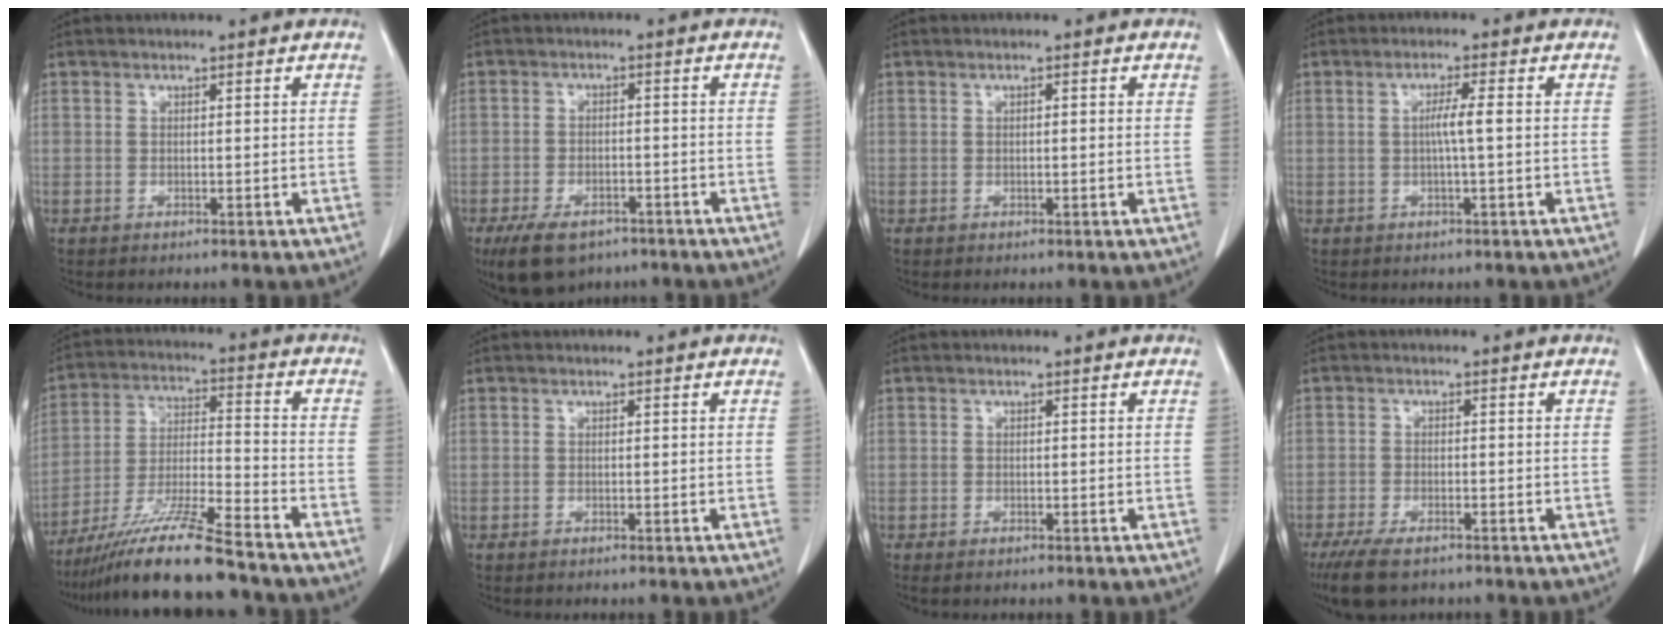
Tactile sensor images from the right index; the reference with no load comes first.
{"total": 9.2, "force": [-6.3, 4.7, 4.8], "torque": [-0.090, -0.002, -0.098]}
{"total": 1.4, "force": [0.3, 0.5, 1.3], "torque": [-0.031, 0.006, 0.007]}
{"total": 3.5, "force": [0.0, 0.2, 3.5], "torque": [-0.067, 0.003, 0.003]}
{"total": 16.7, "force": [-13.4, 0.9, 10.0], "torque": [-0.205, -0.027, -0.237]}
{"total": 0.0}
{"total": 1.3, "force": [-0.6, 0.6, 0.9], "torque": [-0.024, -0.001, -0.007]}
{"total": 7.8, "force": [-5.4, 2.9, 4.7], "torque": [-0.087, -0.014, -0.091]}